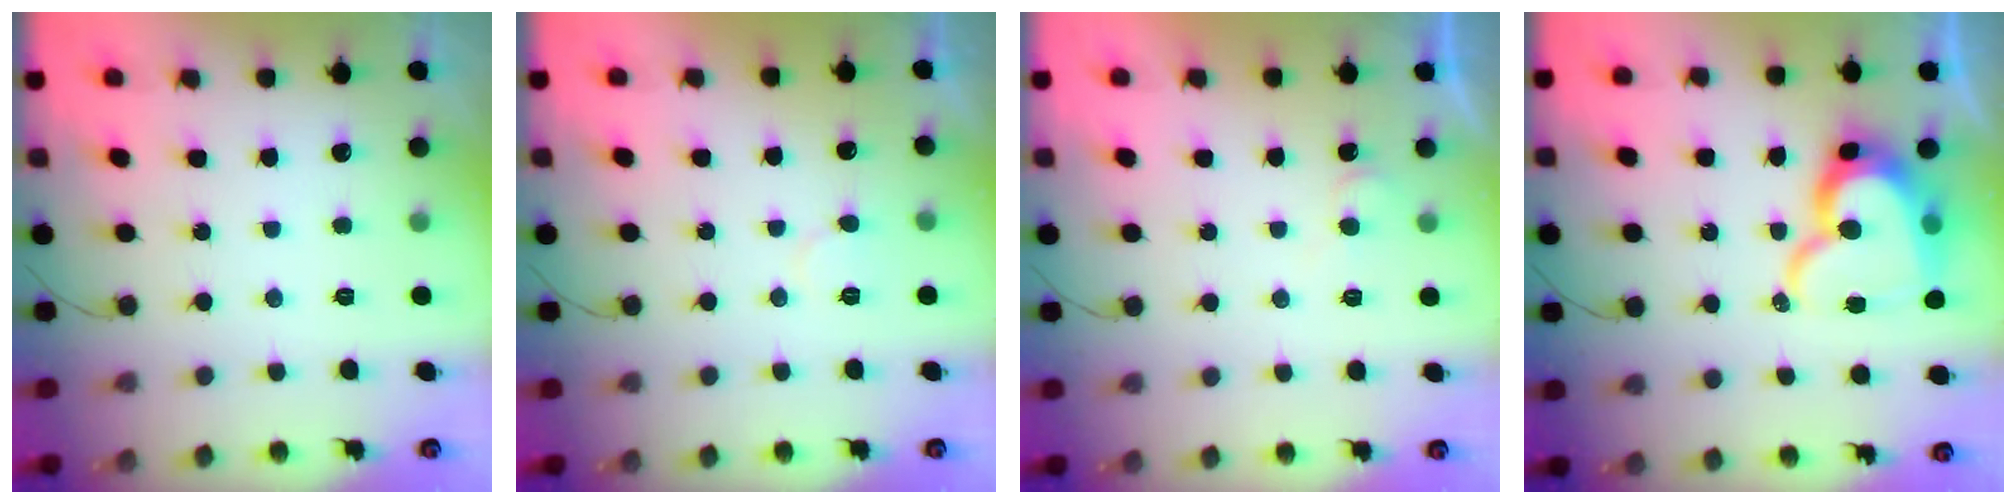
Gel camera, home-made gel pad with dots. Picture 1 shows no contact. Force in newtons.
{"total": 5.7, "press": 5.6, "slide": 0.4}
{"total": 4.8, "press": 4.8, "slide": 0.4}
{"total": 17.4, "press": 17.3, "slide": 1.6}